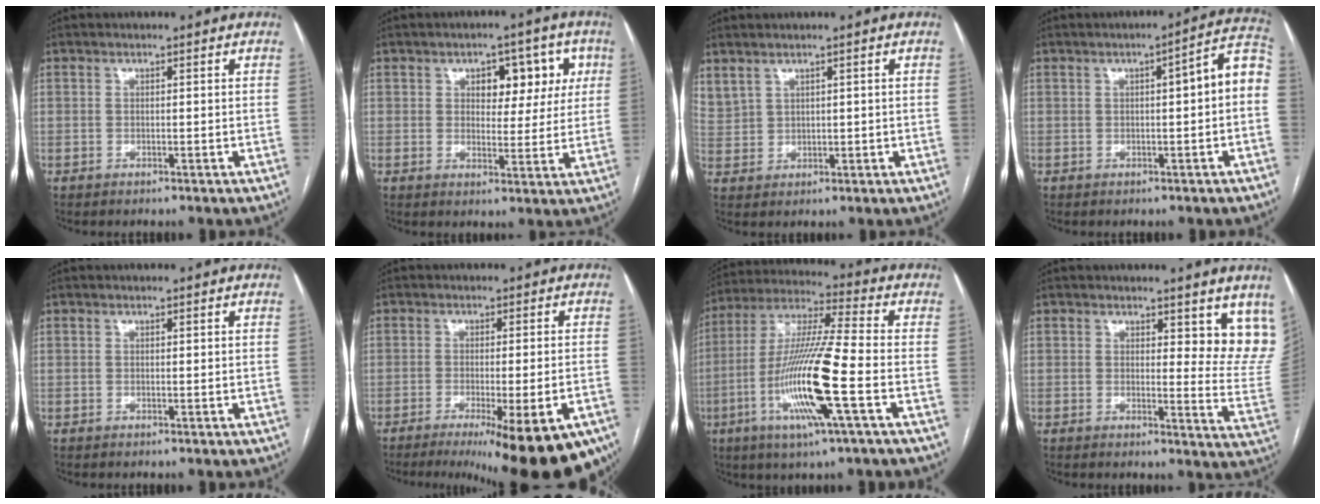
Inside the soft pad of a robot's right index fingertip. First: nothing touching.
{"total": 7.7, "force": [2.8, 4.6, 5.4], "torque": [-0.053, 0.022, 0.038]}
{"total": 0.9, "force": [0.7, 0.5, 0.3], "torque": [-0.006, 0.007, 0.017]}
{"total": 6.9, "force": [0.1, 0.7, 6.8], "torque": [-0.081, 0.025, -0.004]}
{"total": 0.0}
{"total": 18.4, "force": [-12.5, 2.3, 13.2], "torque": [-0.116, -0.028, -0.162]}
{"total": 16.6, "force": [-5.2, 0.0, 15.8], "torque": [-0.320, -0.014, -0.103]}
{"total": 9.2, "force": [6.9, 3.3, 5.1], "torque": [-0.038, -0.037, 0.061]}